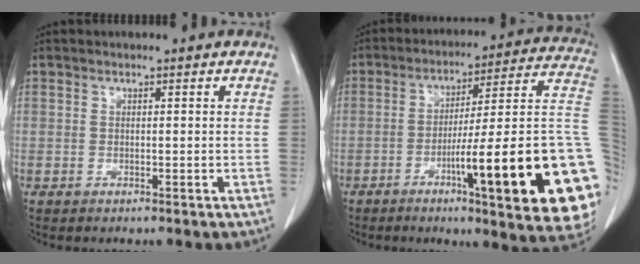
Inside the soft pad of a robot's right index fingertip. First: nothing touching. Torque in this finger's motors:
{"motor_torque": [2.14, 0.00, 1.05, 0.21]}